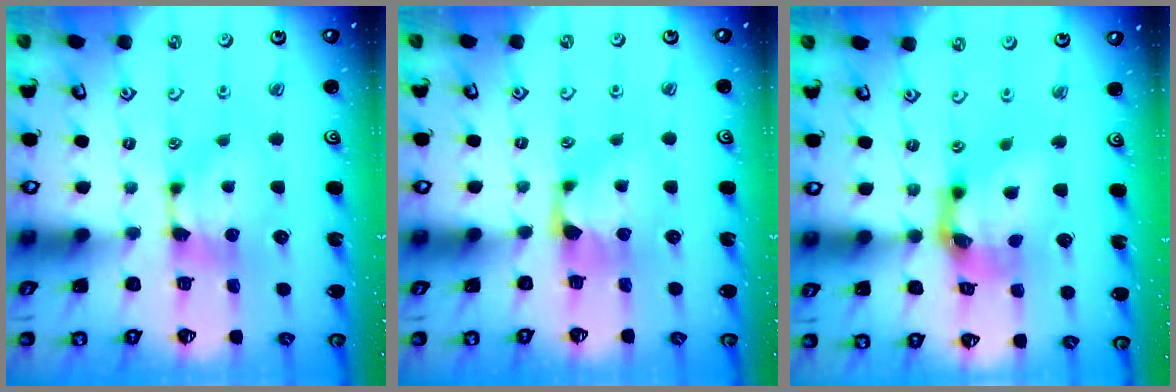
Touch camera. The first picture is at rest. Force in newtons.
{"total": 1.2, "press": 0.7, "slide": 1.0}
{"total": 7.2, "press": 6.7, "slide": 2.6}